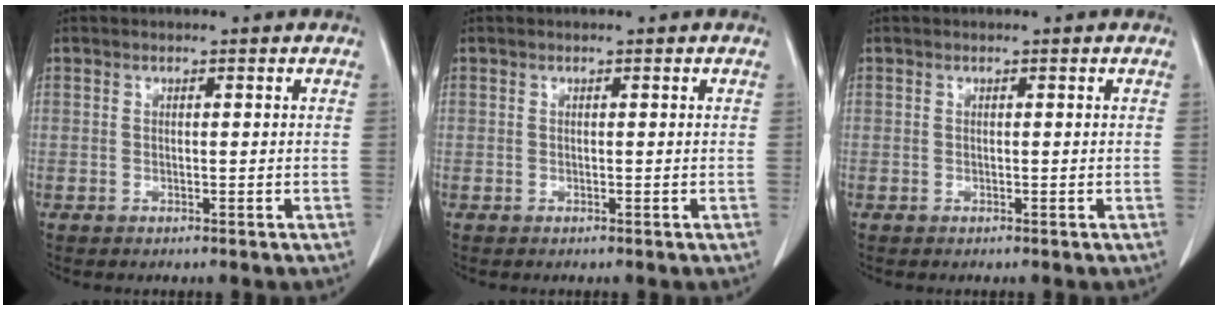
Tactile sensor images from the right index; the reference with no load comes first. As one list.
[{"total": 0.0}, {"total": 0.0}]